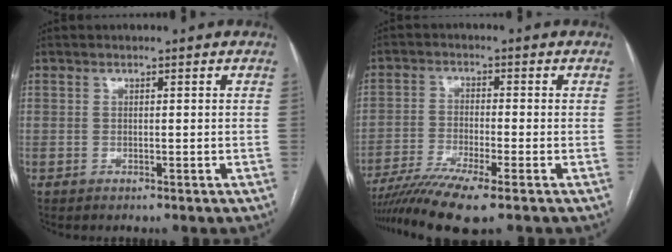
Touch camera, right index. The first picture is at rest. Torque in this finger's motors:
{"motor_torque": [1.43, -0.71, 0.56, 0.15]}